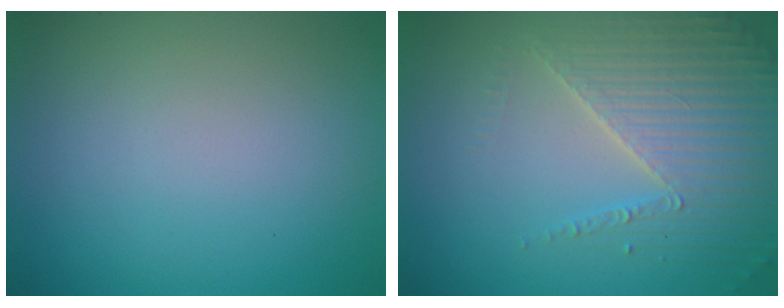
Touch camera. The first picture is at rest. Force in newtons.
{"total": 4.3, "press": 4.3, "slide": 0.6}